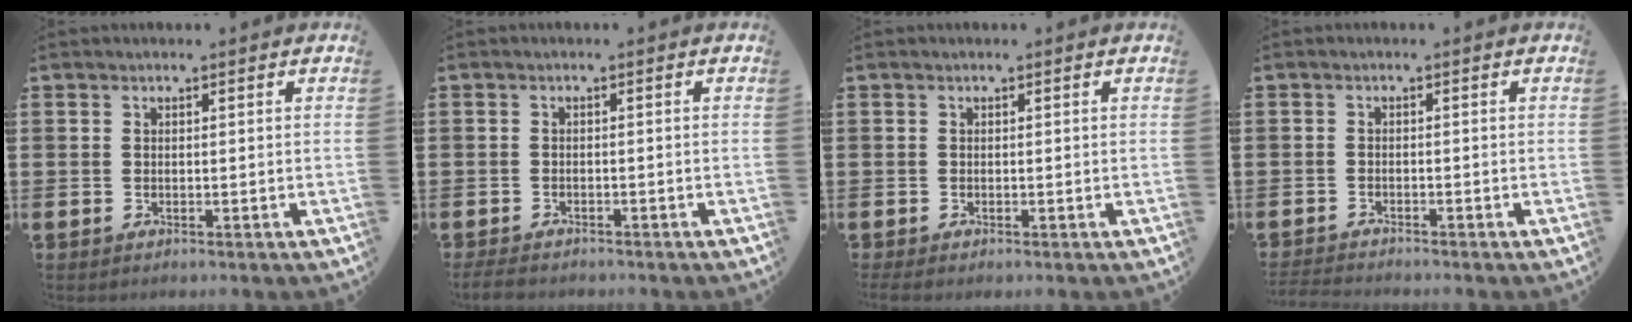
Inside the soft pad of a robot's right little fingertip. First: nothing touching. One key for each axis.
{"total": 1.3, "fx": -1.1, "fy": 0.4, "fz": 0.5, "tx": -0.012, "ty": 0.002, "tz": -0.025}
{"total": 0.0}
{"total": 1.2, "fx": -1.2, "fy": 0.0, "fz": 0.1, "tx": -0.004, "ty": 0.001, "tz": -0.024}